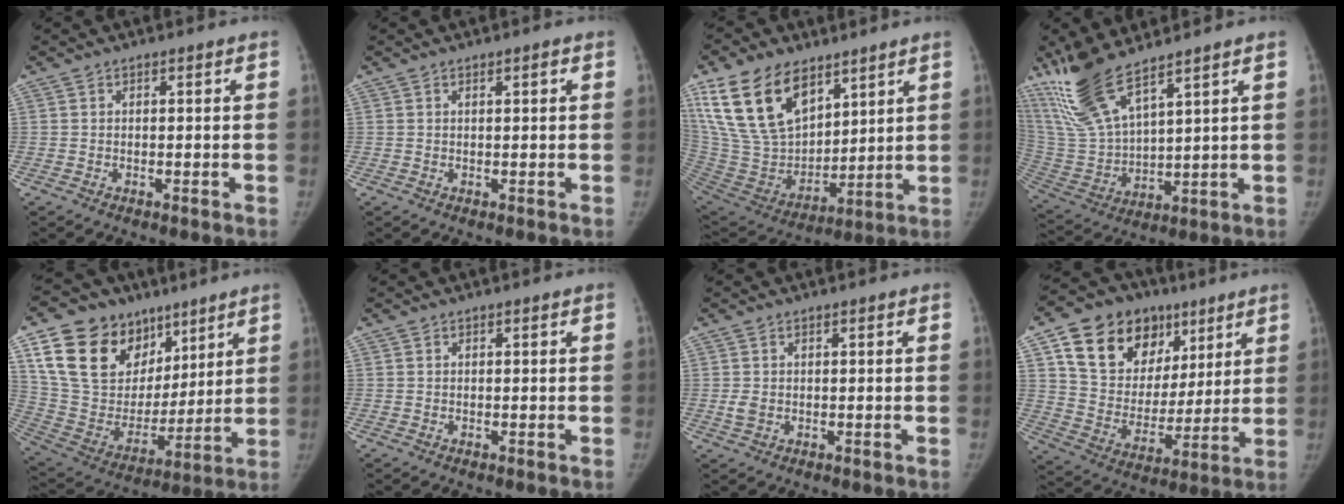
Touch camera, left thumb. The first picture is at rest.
{"total": 0.6, "force": [0.2, 0.2, 0.6], "torque": [-0.003, 0.002, 0.003]}
{"total": 22.0, "force": [12.5, 12.7, 12.9], "torque": [-0.225, -0.047, 0.247]}
{"total": 14.6, "force": [10.9, 3.7, 9.0], "torque": [-0.184, -0.050, 0.236]}
{"total": 24.1, "force": [12.4, 17.0, 11.9], "torque": [-0.181, -0.018, 0.236]}
{"total": 0.0}
{"total": 1.9, "force": [-0.2, 1.5, 1.2], "torque": [-0.026, -0.002, -0.003]}
{"total": 21.6, "force": [10.6, 15.3, 11.0], "torque": [-0.142, -0.013, 0.185]}